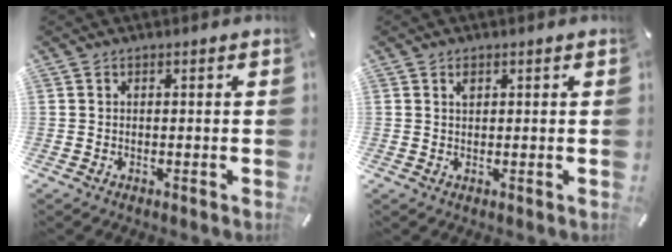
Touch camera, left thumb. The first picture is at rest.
{"total": 1.3, "force": [0.7, 0.7, 0.7], "torque": [-0.008, -0.002, 0.012]}